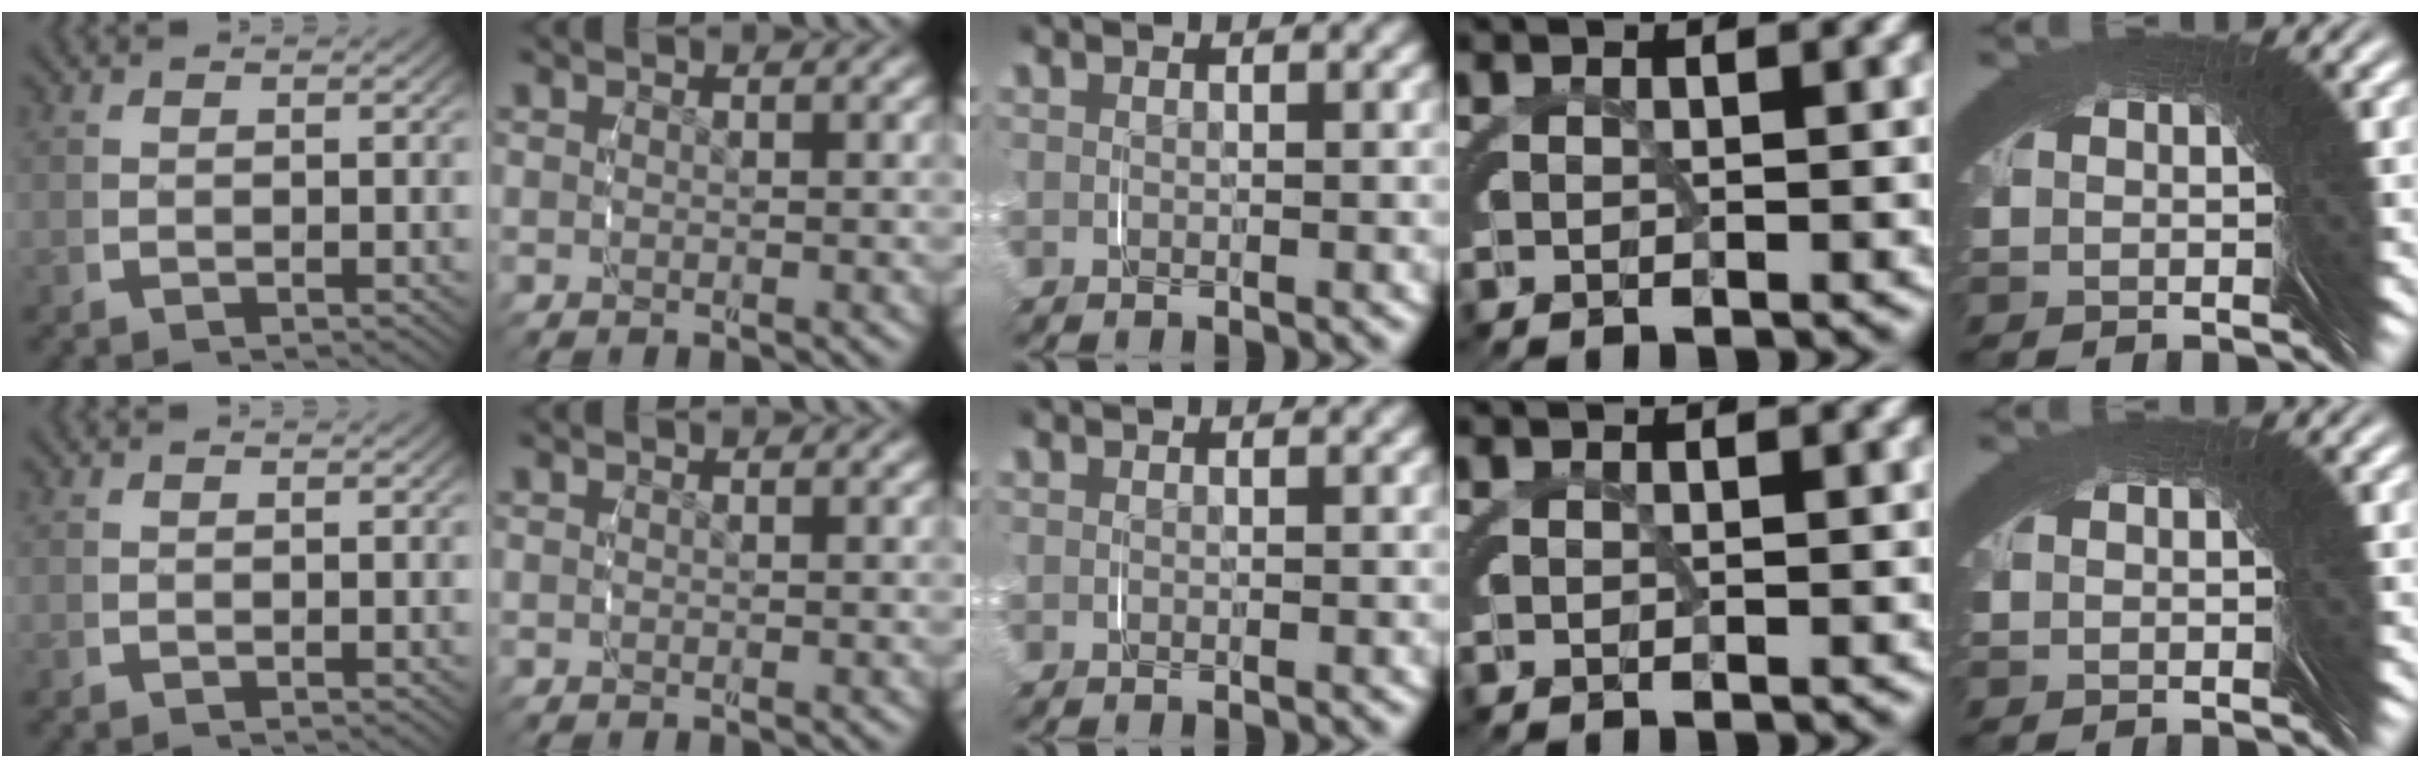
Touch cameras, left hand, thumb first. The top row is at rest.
{}